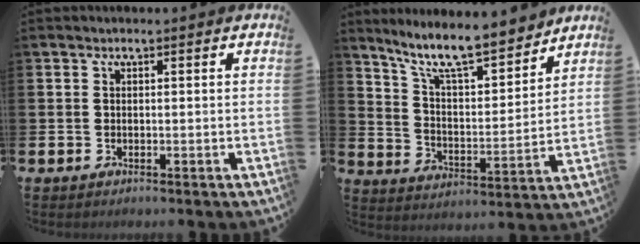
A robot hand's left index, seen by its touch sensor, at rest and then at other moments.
{"total": 10.6, "force": [9.4, 1.8, 4.6], "torque": [-0.107, -0.064, 0.161]}